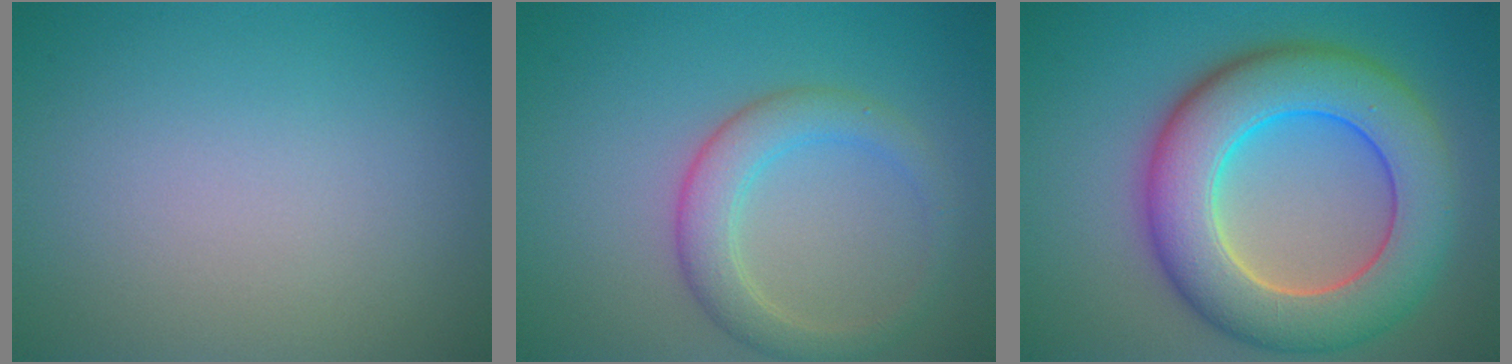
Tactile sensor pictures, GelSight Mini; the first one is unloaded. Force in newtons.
{"total": 3.6, "press": 3.6, "slide": 0.1}
{"total": 10.6, "press": 10.6, "slide": 0.5}